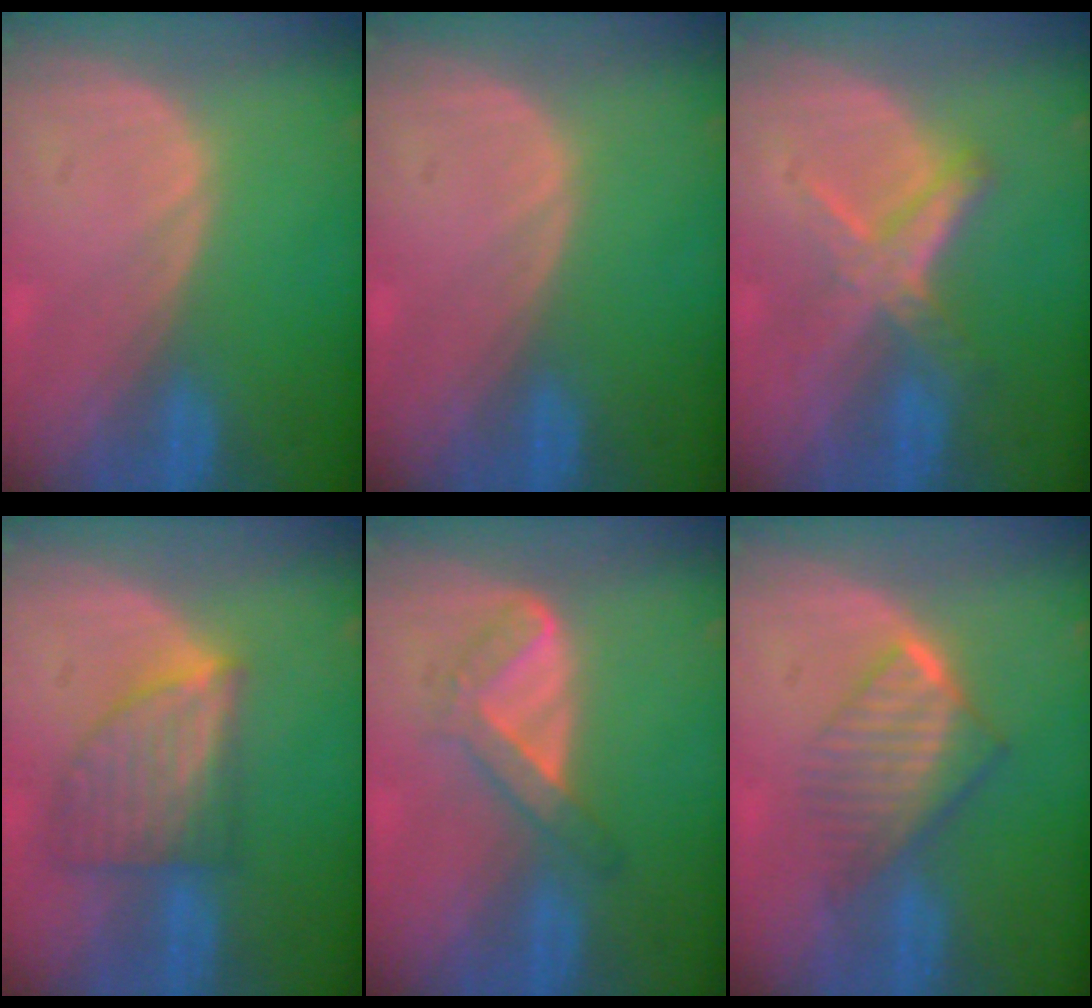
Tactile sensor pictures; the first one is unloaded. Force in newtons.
{"total": 0.0}
{"total": 5.9, "press": 5.4, "slide": 2.2}
{"total": 7.2, "press": 6.6, "slide": 2.8}
{"total": 4.4, "press": 4.3, "slide": 1.1}
{"total": 6.7, "press": 6.1, "slide": 2.8}